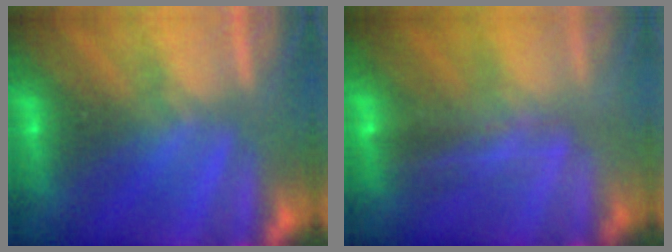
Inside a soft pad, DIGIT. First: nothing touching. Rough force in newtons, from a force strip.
{"total": 2.4}